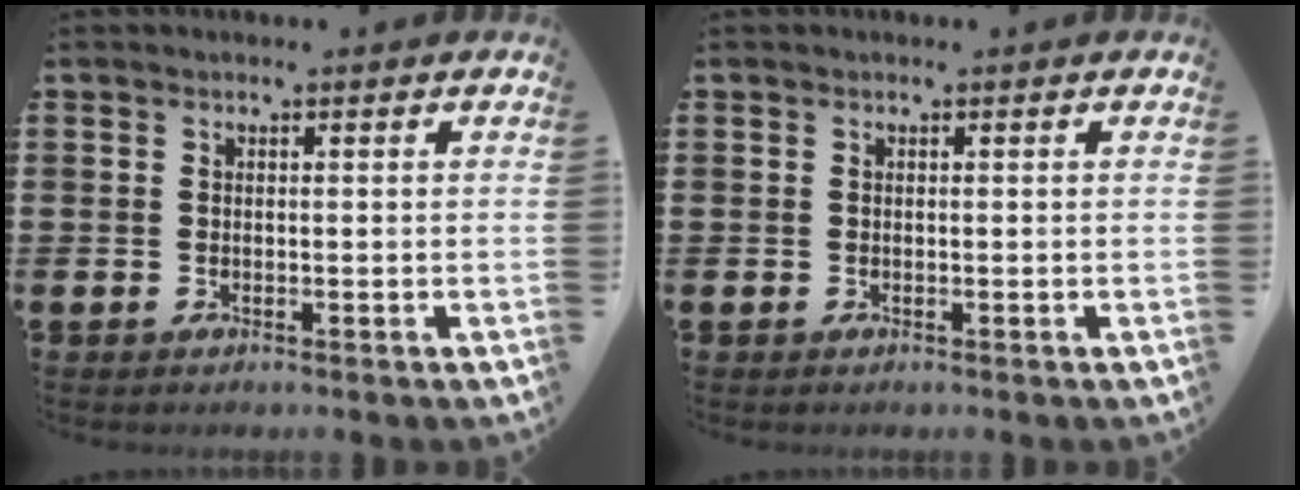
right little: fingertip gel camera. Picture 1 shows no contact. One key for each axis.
{"total": 0.0}